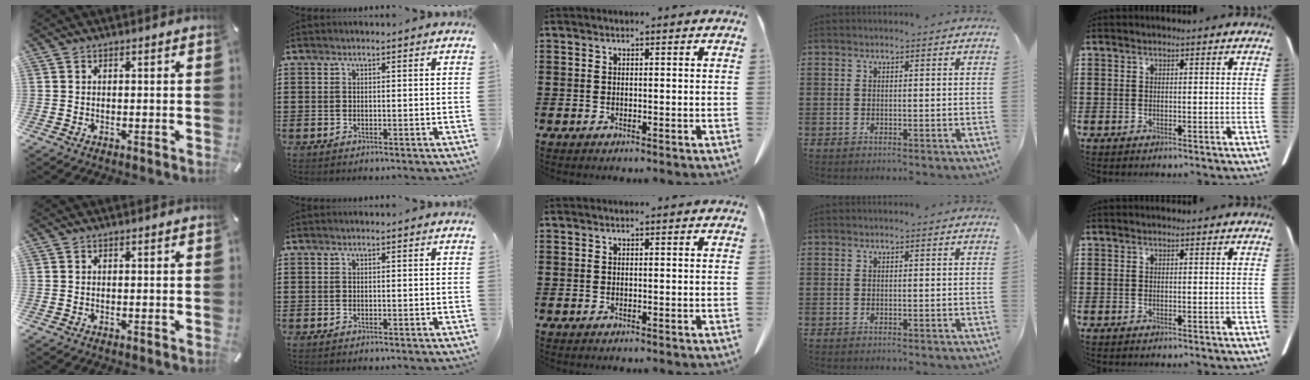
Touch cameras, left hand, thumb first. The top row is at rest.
{}